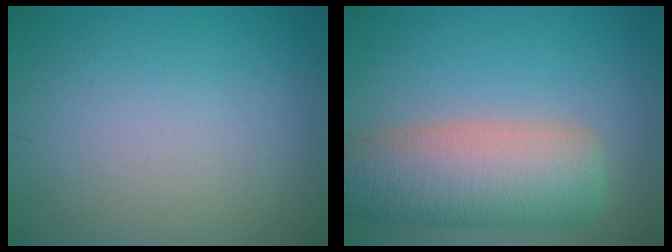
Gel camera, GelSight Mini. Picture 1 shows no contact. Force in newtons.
{"total": 8.6, "press": 8.6, "slide": 0.8}